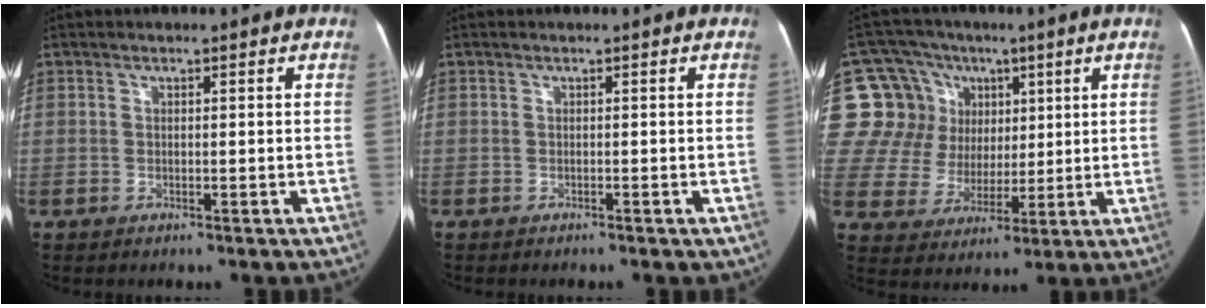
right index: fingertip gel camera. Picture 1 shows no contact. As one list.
[{"total": 0.9, "force": [-0.7, 0.3, 0.5], "torque": [-0.005, -0.001, -0.006]}, {"total": 21.0, "force": [7.1, 18.5, 6.9], "torque": [-0.188, 0.092, 0.143]}]